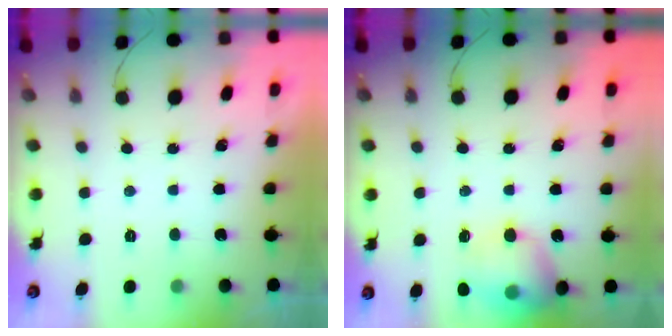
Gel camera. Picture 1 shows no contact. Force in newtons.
{"total": 15.6, "press": 15.4, "slide": 2.1}